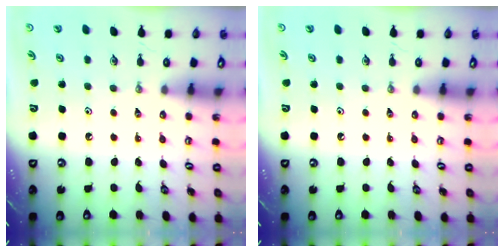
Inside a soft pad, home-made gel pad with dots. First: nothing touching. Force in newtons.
{"total": 0.0}